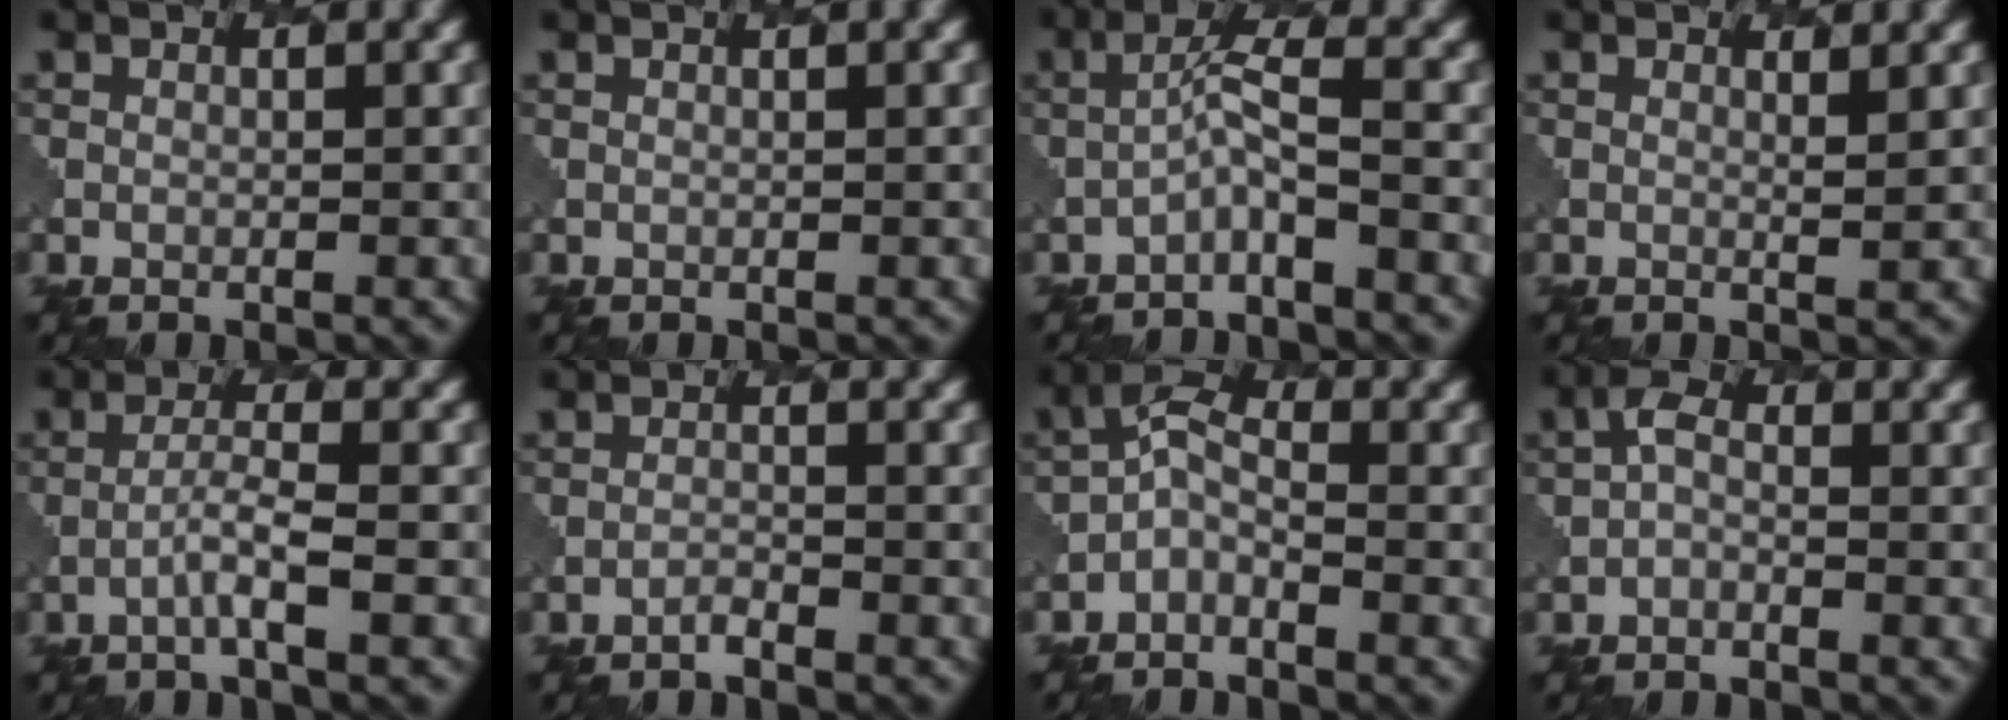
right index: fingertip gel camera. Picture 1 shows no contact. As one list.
[{"total": 0.9, "force": [0.2, 0.1, 0.8], "torque": [-0.008, 0.000, 0.004]}, {"total": 2.6, "force": [-1.3, 0.2, 2.3], "torque": [-0.044, 0.014, -0.029]}, {"total": 1.4, "force": [0.8, 0.4, 1.1], "torque": [-0.012, -0.001, 0.010]}, {"total": 2.5, "force": [-0.9, 0.1, 2.3], "torque": [-0.041, 0.013, -0.023]}, {"total": 0.7, "force": [-0.7, 0.1, 0.0], "torque": [0.002, 0.002, -0.014]}, {"total": 2.2, "force": [-1.4, 1.1, 1.3], "torque": [-0.027, 0.008, -0.033]}, {"total": 1.2, "force": [-0.5, 0.8, 0.8], "torque": [-0.018, 0.002, -0.013]}]